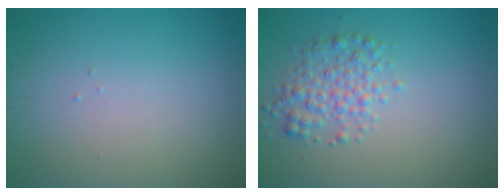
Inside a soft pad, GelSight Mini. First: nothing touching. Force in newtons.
{"total": 2.9, "press": 2.9, "slide": 0.1}